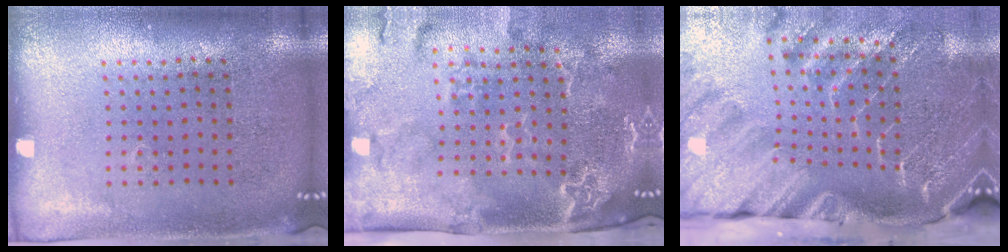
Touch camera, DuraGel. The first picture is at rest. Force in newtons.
{"total": 3.1, "press": 2.4, "slide": 2.0}
{"total": 4.5, "press": 3.3, "slide": 3.0}